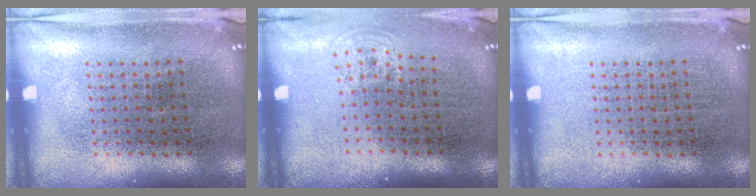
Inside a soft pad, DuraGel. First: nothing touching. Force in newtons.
{"total": 0.8, "press": 0.6, "slide": 0.4}
{"total": 0.0}